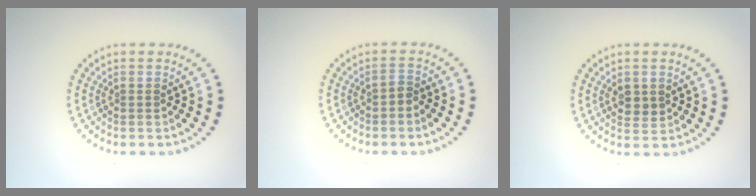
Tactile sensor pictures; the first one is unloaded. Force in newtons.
{"total": 1.0, "press": 0.8, "slide": 0.7}
{"total": 1.7, "press": 1.7, "slide": 0.5}